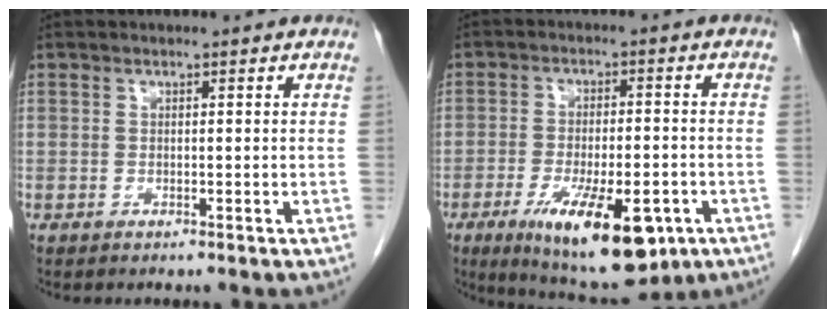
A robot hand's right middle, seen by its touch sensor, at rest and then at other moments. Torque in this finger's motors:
{"motor_torque": [1.76, -0.38, 0.40, 0.16]}